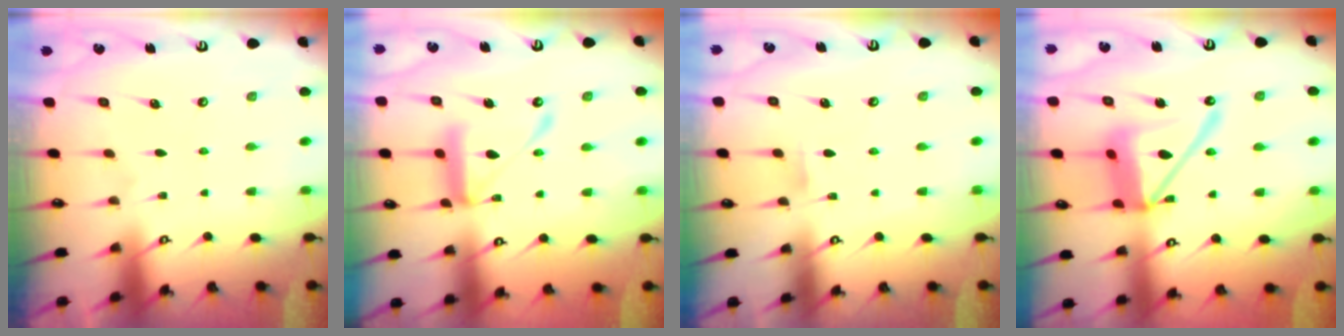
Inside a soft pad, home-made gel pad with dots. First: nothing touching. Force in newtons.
{"total": 17.2, "press": 17.1, "slide": 1.5}
{"total": 3.2, "press": 3.2, "slide": 0.3}
{"total": 16.8, "press": 16.8, "slide": 1.6}